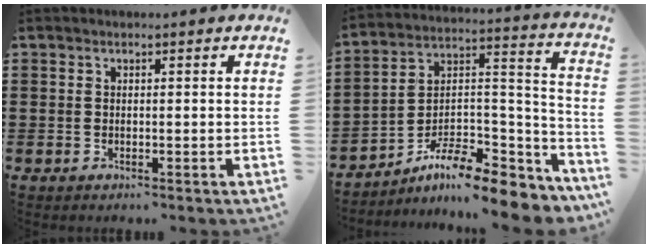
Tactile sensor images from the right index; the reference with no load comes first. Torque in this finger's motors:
{"motor_torque": [0.66, 1.15, -0.04, -0.15]}